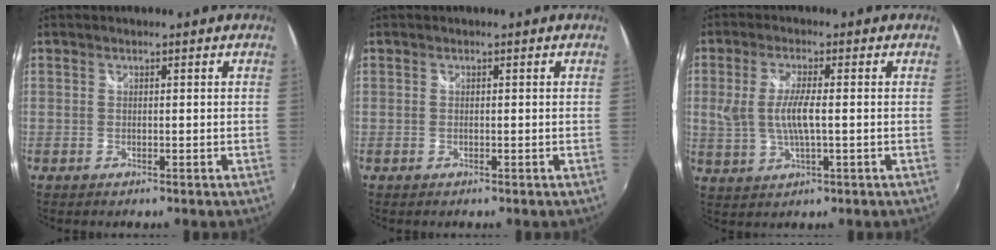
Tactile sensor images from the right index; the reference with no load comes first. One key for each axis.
{"total": 0.0}
{"total": 6.9, "fx": -0.2, "fy": 1.8, "fz": 6.6, "tx": -0.132, "ty": -0.007, "tz": 0.002}